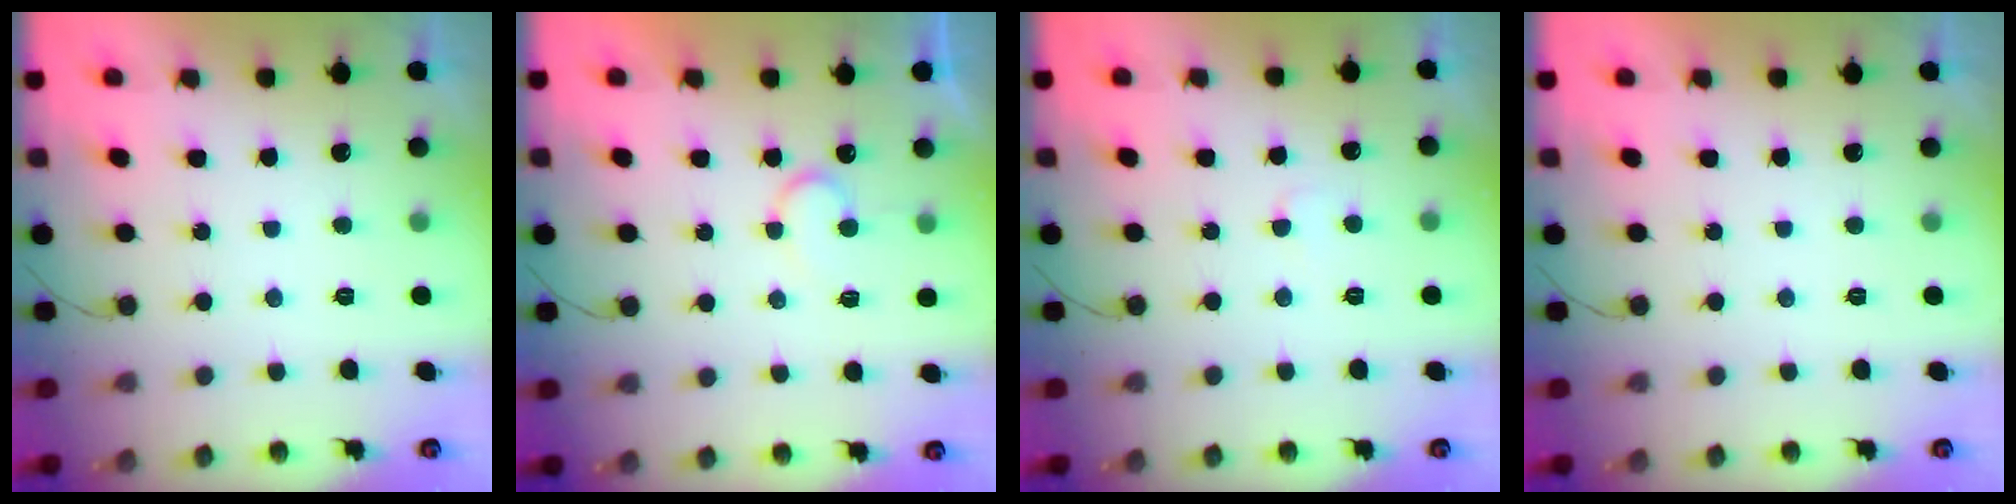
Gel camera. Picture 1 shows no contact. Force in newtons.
{"total": 7.1, "press": 7.1, "slide": 0.5}
{"total": 2.7, "press": 2.7, "slide": 0.2}
{"total": 1.7, "press": 1.7, "slide": 0.1}